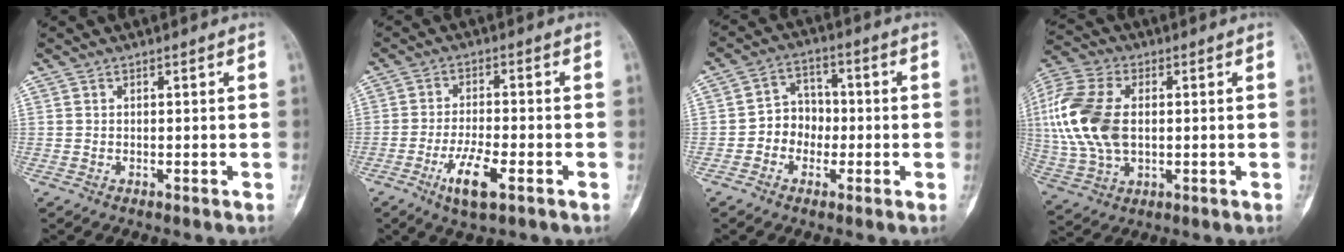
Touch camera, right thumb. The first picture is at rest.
{"total": 7.6, "force": [-3.5, 2.2, 6.3], "torque": [-0.123, 0.008, -0.059]}
{"total": 7.0, "force": [-1.5, 6.0, 3.2], "torque": [-0.014, 0.025, -0.038]}
{"total": 17.9, "force": [1.5, 11.2, 13.9], "torque": [-0.314, 0.005, 0.032]}